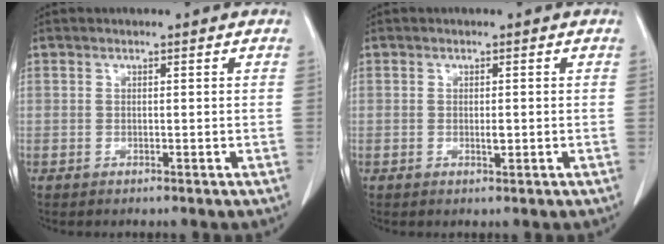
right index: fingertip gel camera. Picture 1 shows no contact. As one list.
[{"total": 1.1, "force": [-0.1, 0.3, 1.0], "torque": [-0.018, -0.002, -0.001]}]